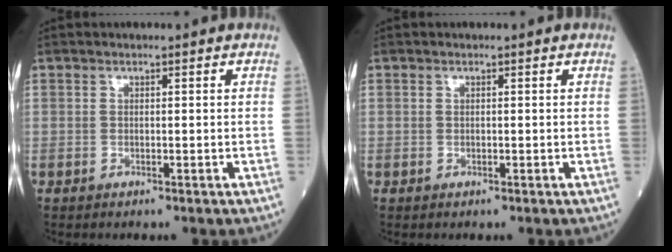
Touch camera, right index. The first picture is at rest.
{"total": 0.0}